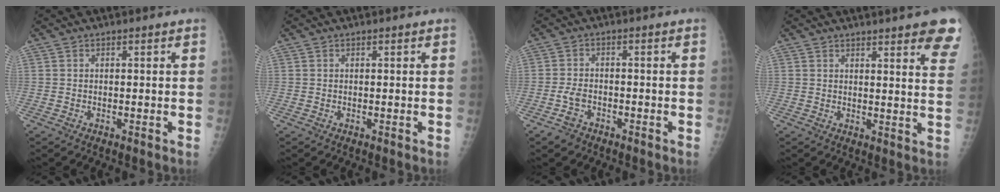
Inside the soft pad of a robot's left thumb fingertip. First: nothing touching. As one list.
[{"total": 0.0}, {"total": 3.5, "force": [-2.2, 2.2, 1.7], "torque": [-0.037, 0.012, -0.037]}, {"total": 12.8, "force": [9.2, 2.6, 8.5], "torque": [-0.077, -0.038, 0.091]}]